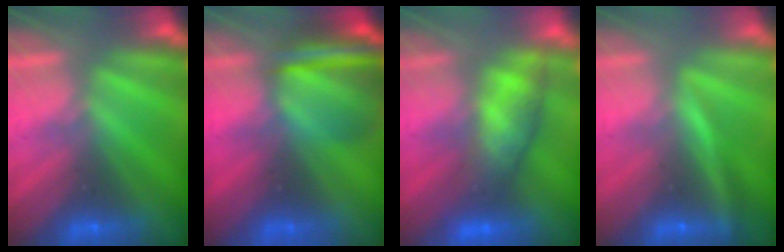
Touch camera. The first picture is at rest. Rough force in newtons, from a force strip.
{"total": 7.3}
{"total": 6.4}
{"total": 2.8}